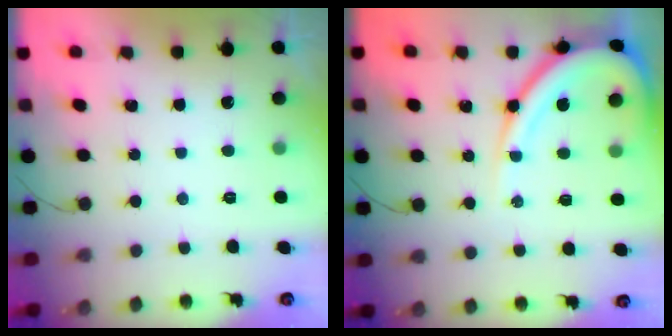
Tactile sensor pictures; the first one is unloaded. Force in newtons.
{"total": 14.0, "press": 13.9, "slide": 1.5}